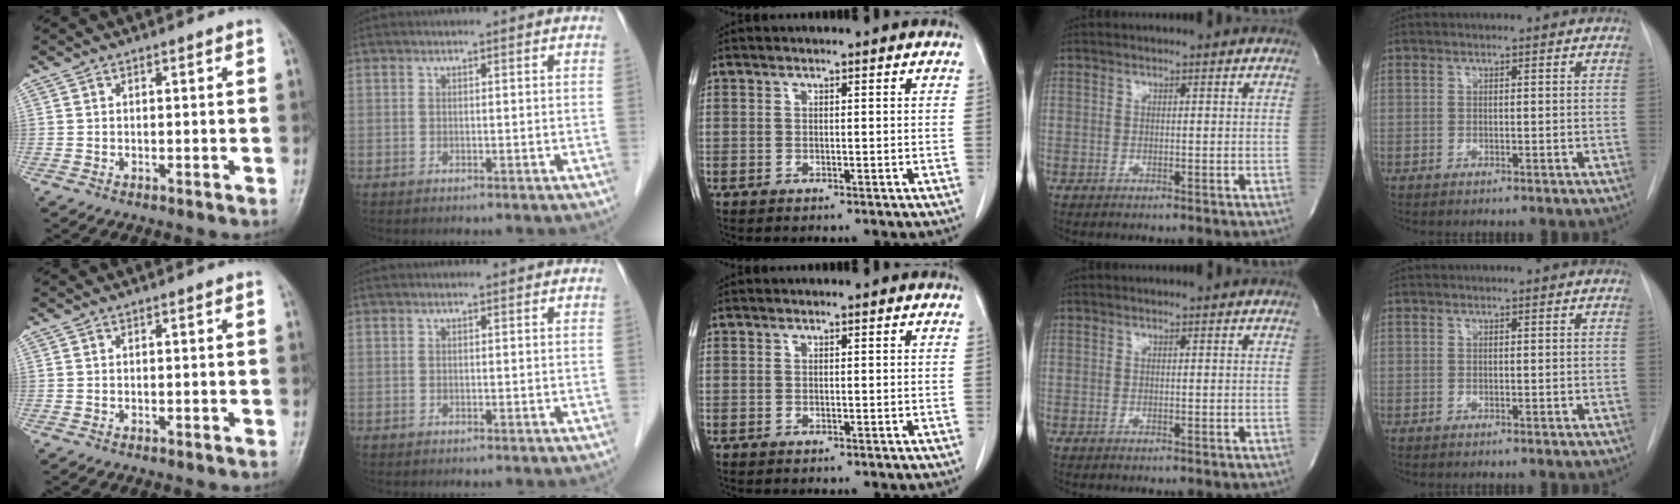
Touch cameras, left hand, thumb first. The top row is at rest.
{}